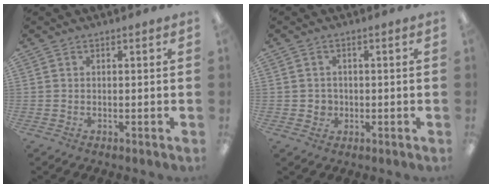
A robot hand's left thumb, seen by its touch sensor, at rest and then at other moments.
{"total": 2.6, "force": [-0.1, 2.5, 0.4], "torque": [-0.003, 0.001, -0.006]}